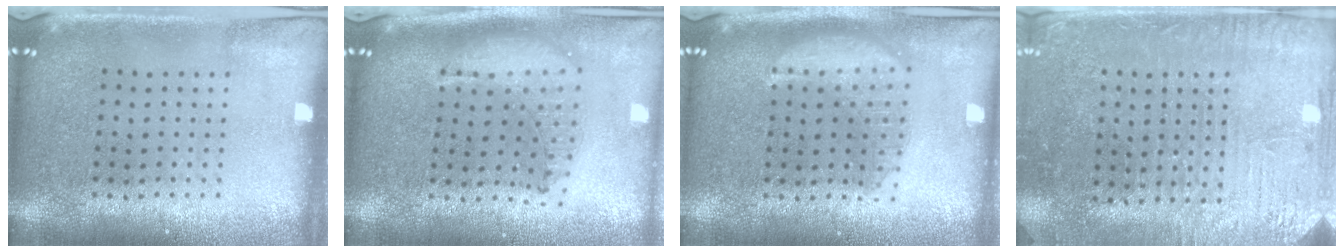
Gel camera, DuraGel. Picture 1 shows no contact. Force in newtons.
{"total": 1.3, "press": 1.2, "slide": 0.4}
{"total": 1.8, "press": 1.8, "slide": 0.2}
{"total": 3.1, "press": 3.0, "slide": 0.7}